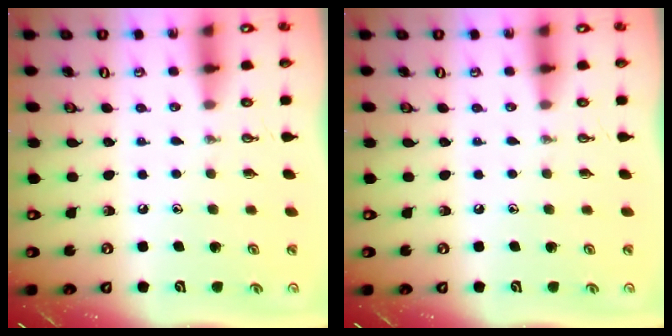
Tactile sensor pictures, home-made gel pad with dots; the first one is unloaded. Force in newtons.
{"total": 0.0}